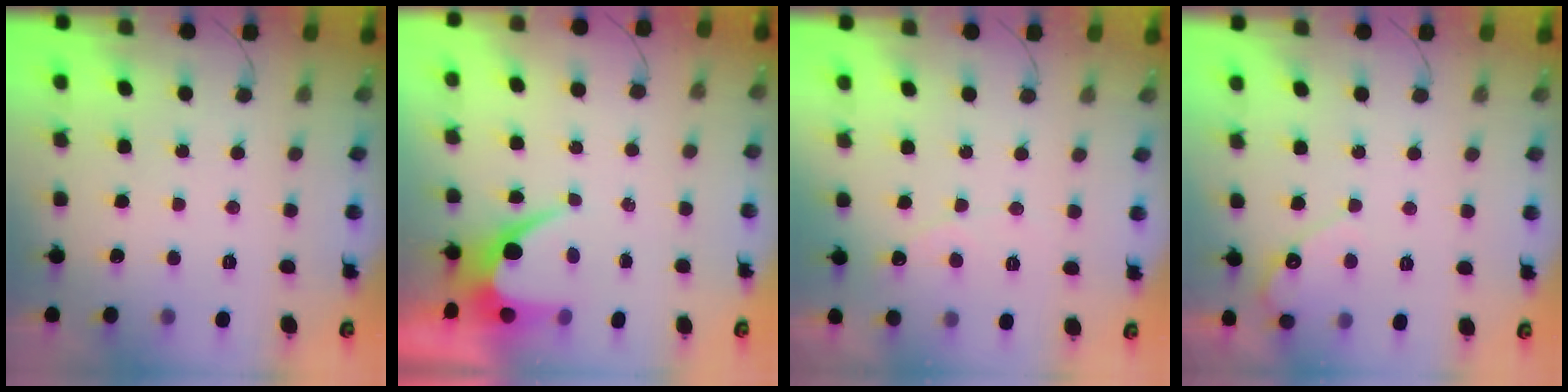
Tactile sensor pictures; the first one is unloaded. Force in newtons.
{"total": 7.4, "press": 7.4, "slide": 0.3}
{"total": 2.9, "press": 2.9, "slide": 0.2}
{"total": 4.3, "press": 4.3, "slide": 0.3}